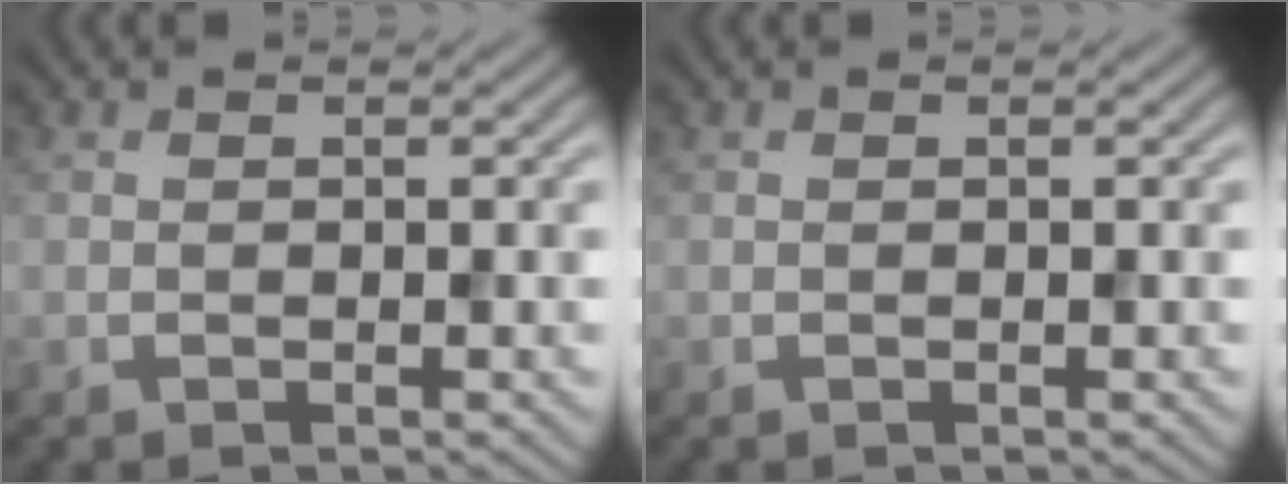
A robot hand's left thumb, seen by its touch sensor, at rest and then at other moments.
{"total": 0.0}